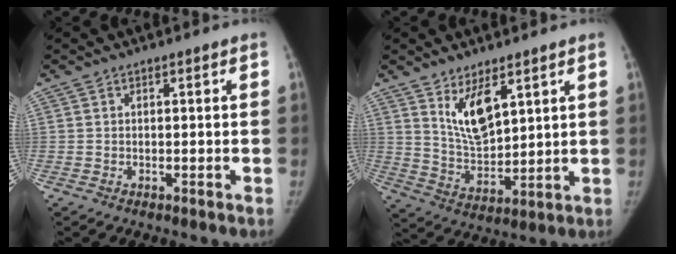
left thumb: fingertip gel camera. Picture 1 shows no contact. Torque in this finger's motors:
{"motor_torque": [0.52, 0.57, 0.80, -1.05, 0.06]}